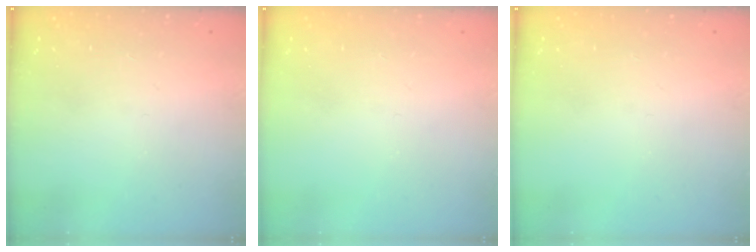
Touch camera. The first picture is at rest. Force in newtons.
{"total": 0.0}
{"total": 0.0}